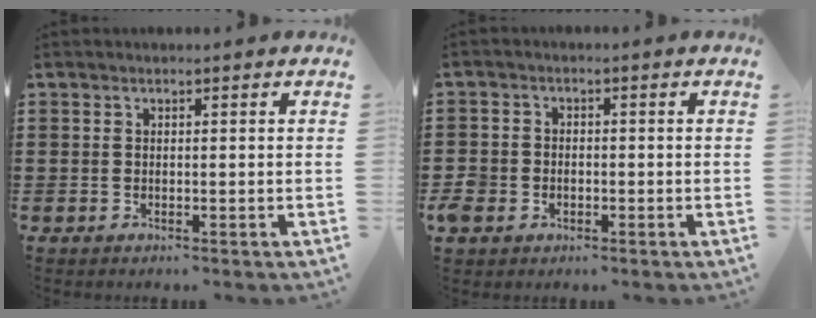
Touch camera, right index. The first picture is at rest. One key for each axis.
{"total": 2.9, "fx": -1.5, "fy": 2.3, "fz": 0.8, "tx": -0.043, "ty": -0.006, "tz": -0.037}